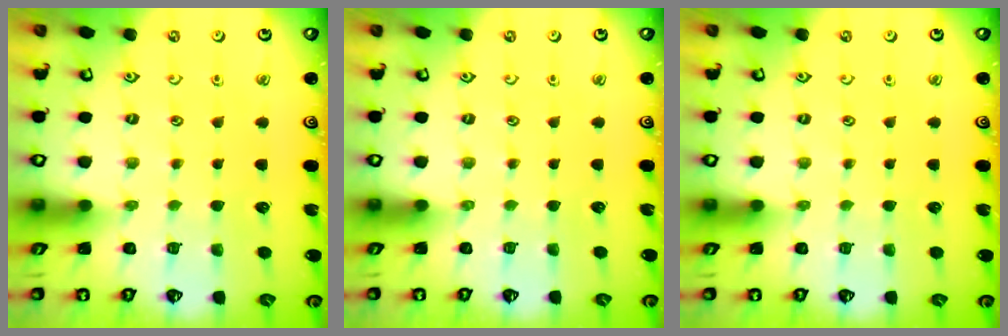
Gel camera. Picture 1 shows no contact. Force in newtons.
{"total": 0.0}
{"total": 0.0}